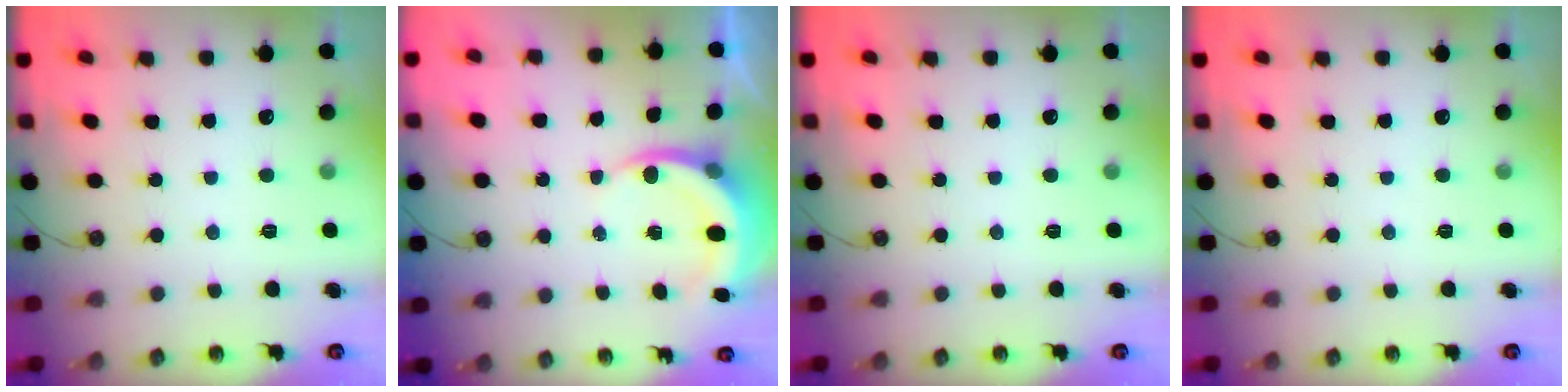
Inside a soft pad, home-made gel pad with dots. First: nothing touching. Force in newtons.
{"total": 4.7, "press": 4.7, "slide": 0.1}
{"total": 0.0}
{"total": 0.0}